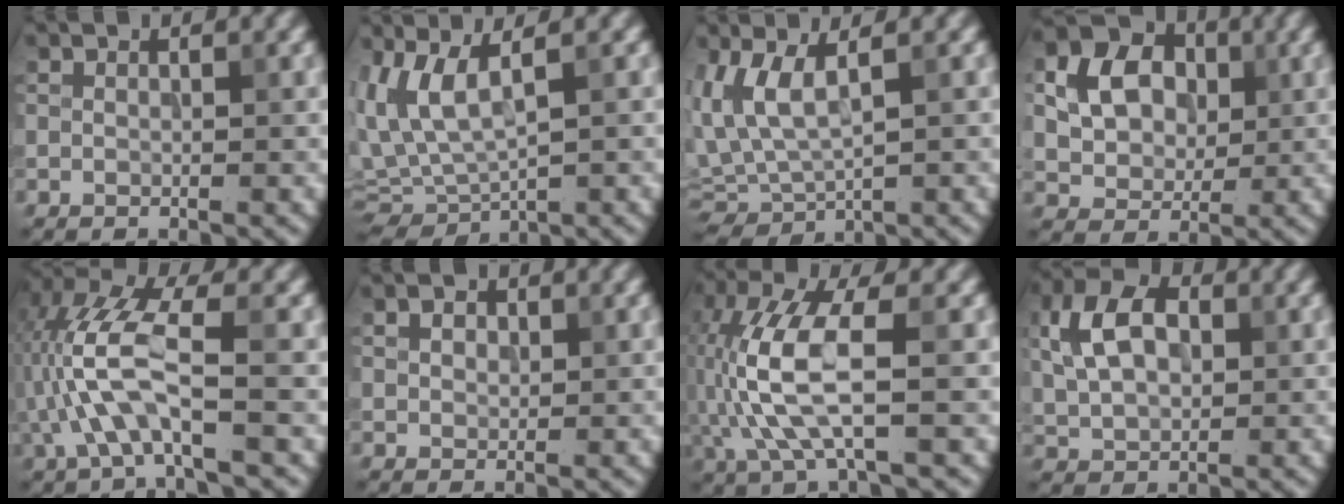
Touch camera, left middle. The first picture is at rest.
{"total": 7.3, "force": [1.8, 3.3, 6.3], "torque": [-0.149, -0.001, 0.043]}
{"total": 5.8, "force": [0.9, 2.8, 5.0], "torque": [-0.125, 0.002, 0.021]}
{"total": 6.4, "force": [1.2, 5.0, 3.8], "torque": [-0.076, 0.013, 0.010]}
{"total": 7.0, "force": [-1.2, 2.2, 6.5], "torque": [-0.158, 0.019, -0.023]}
{"total": 2.3, "force": [1.2, 1.6, 1.1], "torque": [-0.025, 0.008, 0.011]}
{"total": 8.3, "force": [-0.9, 3.0, 7.7], "torque": [-0.190, 0.012, -0.017]}
{"total": 6.6, "force": [1.7, 4.4, 4.7], "torque": [-0.099, 0.013, 0.024]}